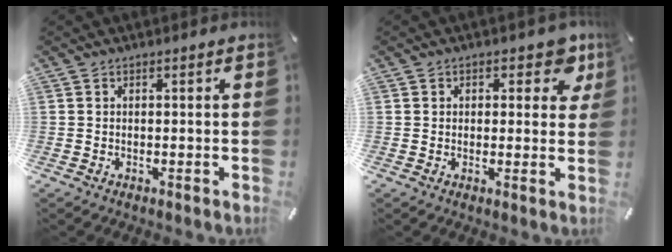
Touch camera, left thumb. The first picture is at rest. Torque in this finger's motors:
{"motor_torque": [0.34, -0.17, 0.01, 0.02, 0.06]}